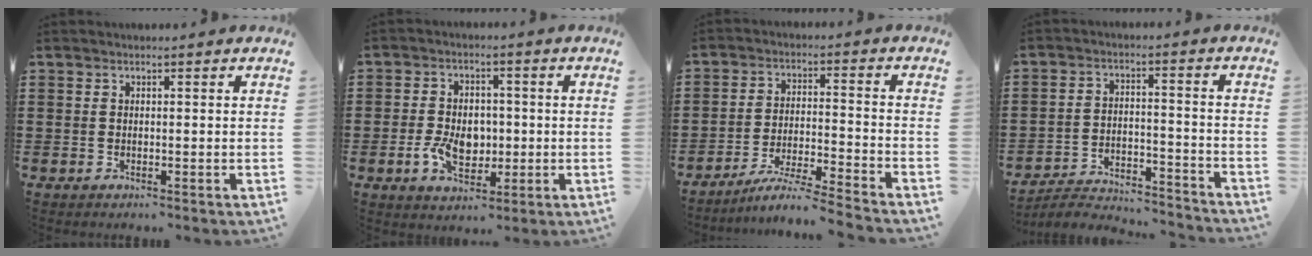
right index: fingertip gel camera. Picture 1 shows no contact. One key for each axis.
{"total": 6.9, "fx": -1.1, "fy": 4.7, "fz": 4.9, "tx": -0.098, "ty": 0.006, "tz": -0.022}
{"total": 6.0, "fx": -5.5, "fy": -0.6, "fz": 2.4, "tx": -0.053, "ty": -0.015, "tz": -0.111}
{"total": 4.5, "fx": -4.3, "fy": 0.6, "fz": 0.9, "tx": -0.026, "ty": -0.001, "tz": -0.093}